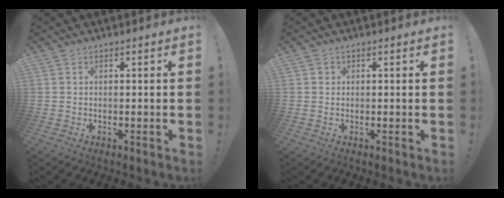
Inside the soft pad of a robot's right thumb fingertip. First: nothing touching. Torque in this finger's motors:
{"motor_torque": [-0.03, 0.15, -0.06, -0.19, -0.01]}